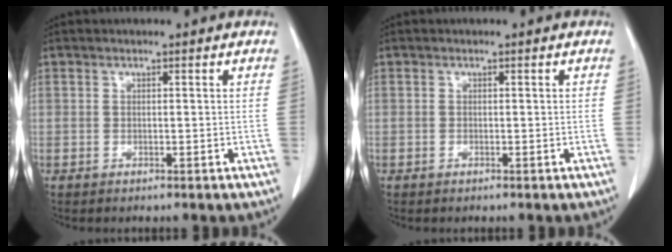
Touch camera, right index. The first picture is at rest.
{"total": 0.0}